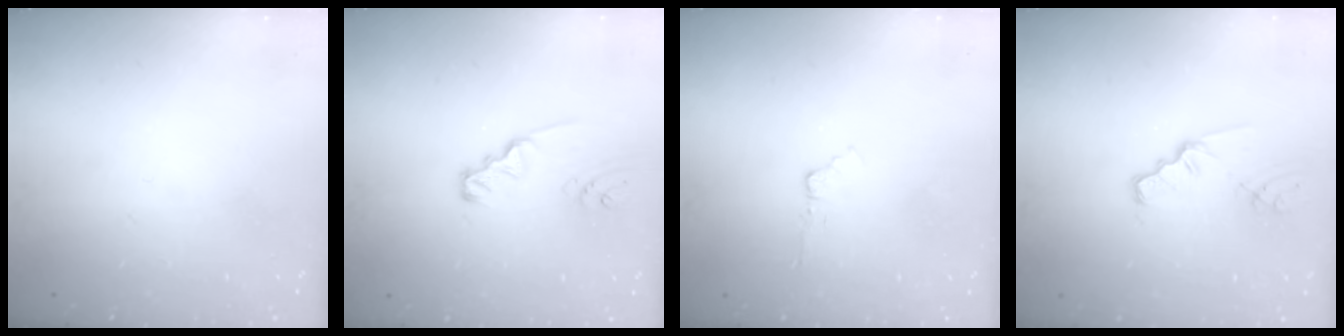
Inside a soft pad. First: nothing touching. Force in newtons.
{"total": 2.4, "press": 2.4, "slide": 0.1}
{"total": 4.5, "press": 4.5, "slide": 0.6}
{"total": 1.8, "press": 1.7, "slide": 0.3}